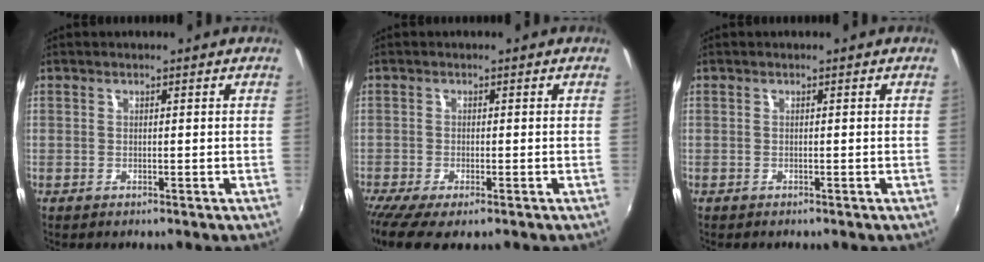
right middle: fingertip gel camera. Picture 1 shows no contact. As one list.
[{"total": 6.1, "force": [-4.2, 1.4, 4.1], "torque": [-0.097, -0.030, -0.073]}, {"total": 0.0}]